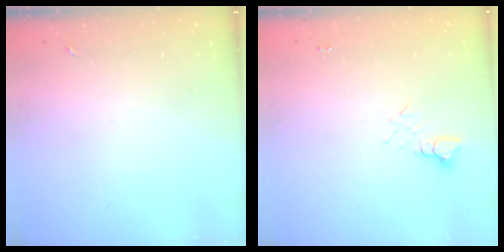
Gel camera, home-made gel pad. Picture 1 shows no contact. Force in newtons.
{"total": 2.7, "press": 2.7, "slide": 0.2}